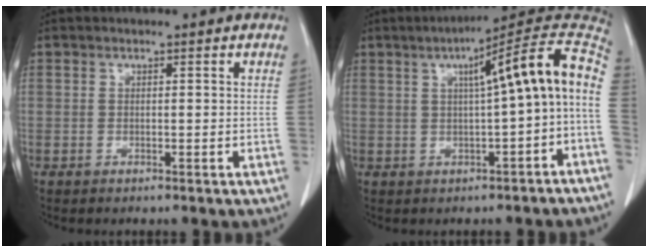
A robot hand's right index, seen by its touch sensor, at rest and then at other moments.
{"total": 13.1, "force": [0.7, 0.3, 13.1], "torque": [-0.178, 0.040, 0.003]}